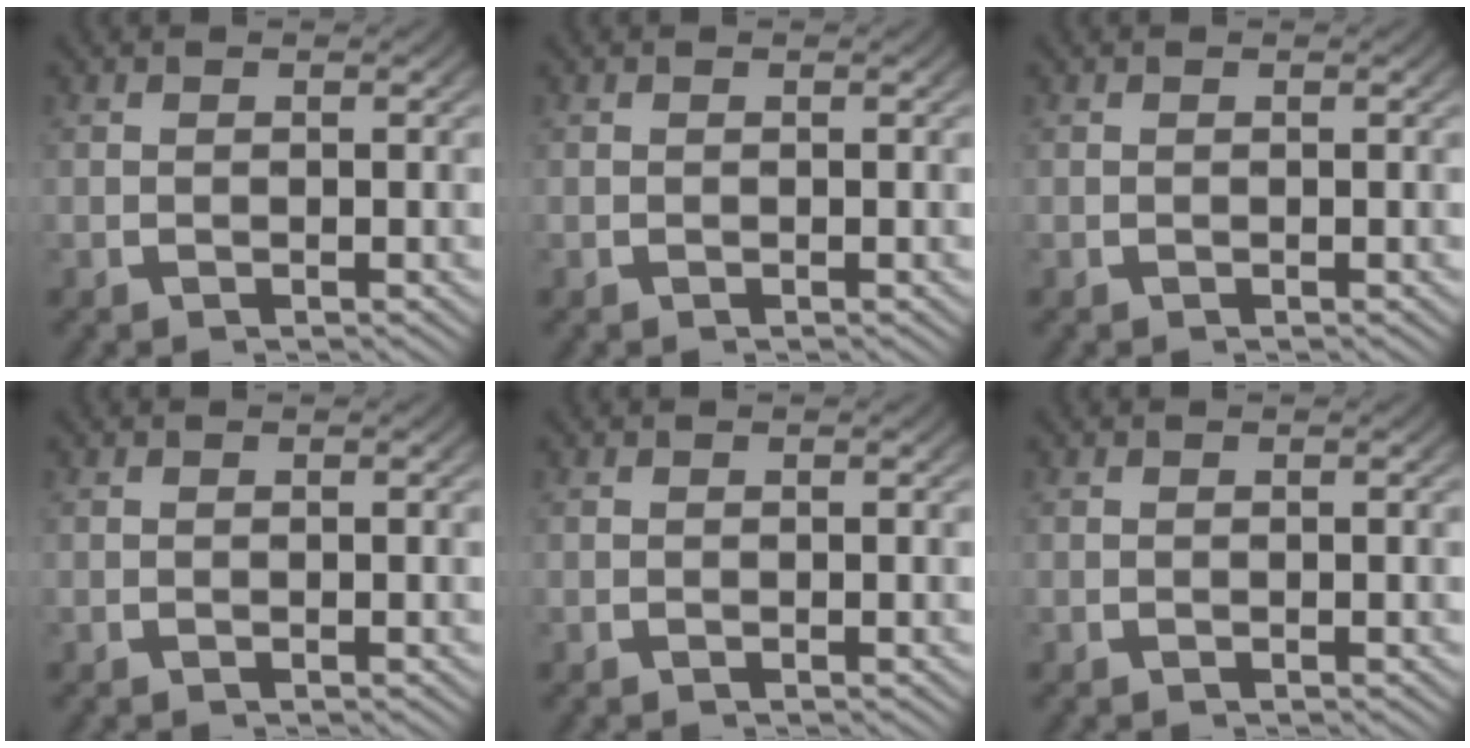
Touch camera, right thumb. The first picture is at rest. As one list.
[{"total": 0.0}, {"total": 0.0}, {"total": 0.0}, {"total": 0.0}, {"total": 0.0}]